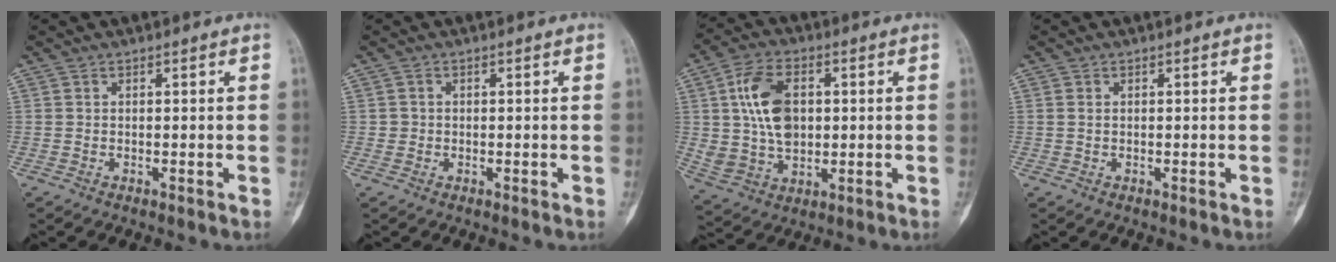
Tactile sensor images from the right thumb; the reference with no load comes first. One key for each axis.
{"total": 1.1, "fx": -0.1, "fy": 1.0, "fz": 0.2, "tx": 0.002, "ty": 0.004, "tz": -0.002}
{"total": 13.0, "fx": 2.2, "fy": 8.4, "fz": 9.6, "tx": -0.166, "ty": -0.001, "tz": 0.045}
{"total": 0.7, "fx": 0.0, "fy": 0.6, "fz": 0.4, "tx": -0.008, "ty": 0.000, "tz": 0.001}